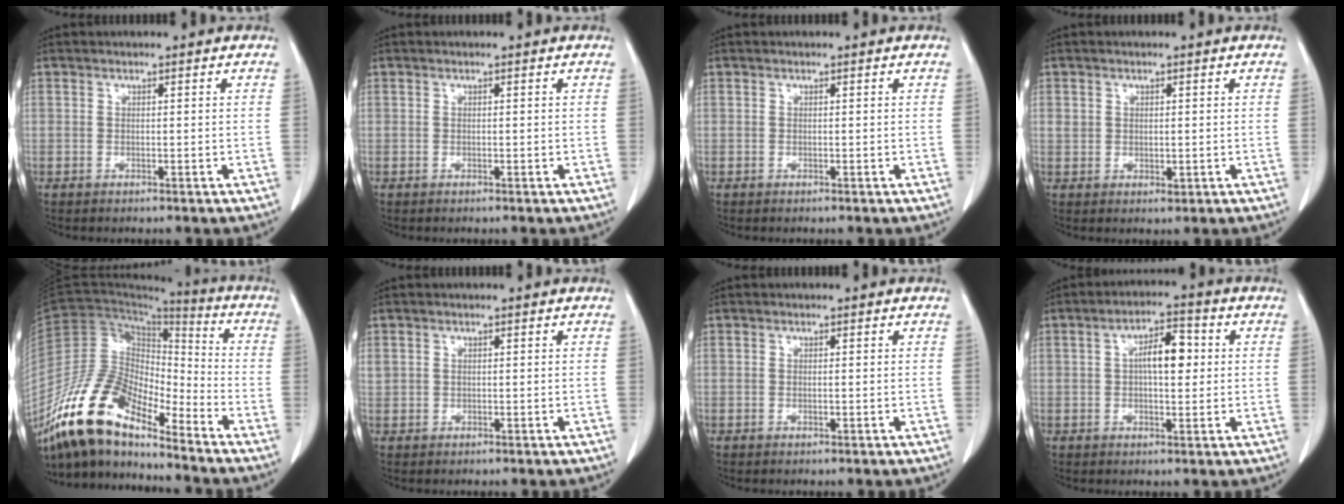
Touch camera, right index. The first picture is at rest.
{"total": 0.0}
{"total": 0.0}
{"total": 2.5, "force": [0.3, 1.9, 1.6], "torque": [-0.028, 0.001, 0.012]}
{"total": 15.1, "force": [-12.4, 4.9, 7.1], "torque": [-0.134, 0.030, -0.236]}
{"total": 1.8, "force": [0.6, 1.6, 0.6], "torque": [-0.018, 0.013, 0.016]}
{"total": 0.5, "force": [0.0, 0.2, 0.5], "torque": [-0.011, -0.002, 0.001]}
{"total": 6.5, "force": [0.9, 2.5, 5.9], "torque": [-0.098, 0.017, 0.012]}